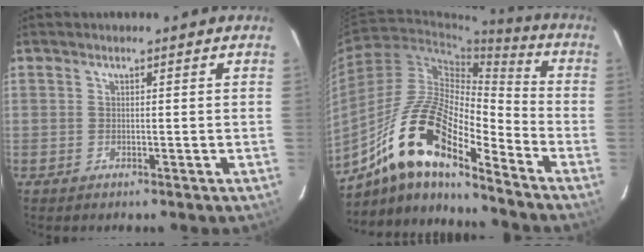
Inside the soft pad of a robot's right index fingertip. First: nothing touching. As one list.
[{"total": 16.8, "force": [-11.0, 4.6, 11.8], "torque": [-0.224, 0.024, -0.194]}]